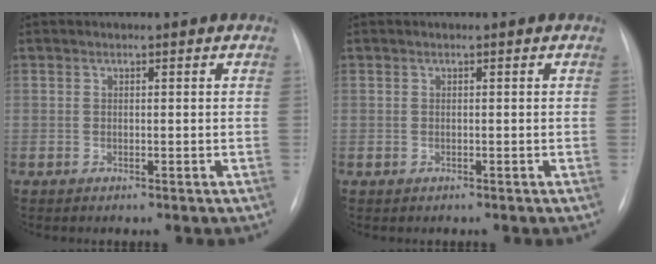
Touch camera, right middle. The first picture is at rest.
{"total": 0.0}